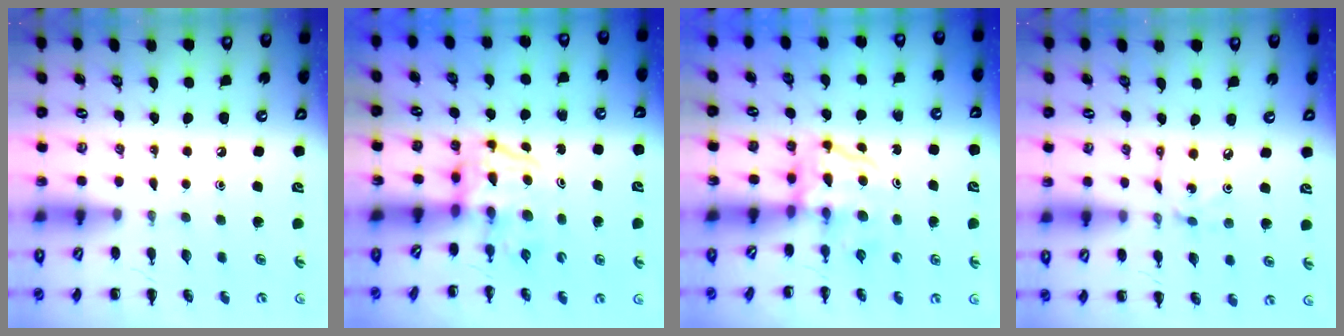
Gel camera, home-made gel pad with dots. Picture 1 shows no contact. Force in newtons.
{"total": 3.5, "press": 3.5, "slide": 0.5}
{"total": 3.8, "press": 3.8, "slide": 0.4}
{"total": 2.2, "press": 2.1, "slide": 0.5}